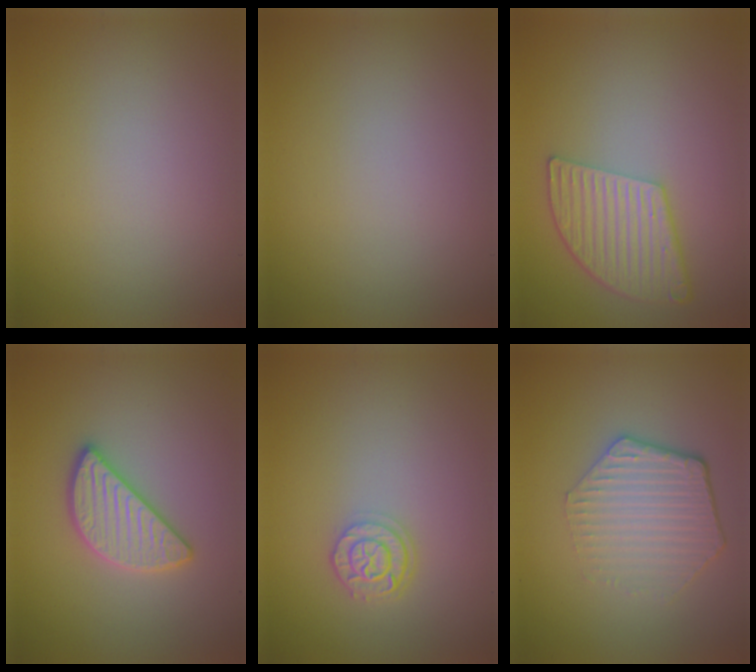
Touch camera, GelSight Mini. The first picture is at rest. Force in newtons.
{"total": 0.0}
{"total": 5.3, "press": 4.0, "slide": 3.5}
{"total": 3.3, "press": 3.3, "slide": 0.3}
{"total": 2.5, "press": 2.0, "slide": 1.4}
{"total": 4.1, "press": 3.3, "slide": 2.5}